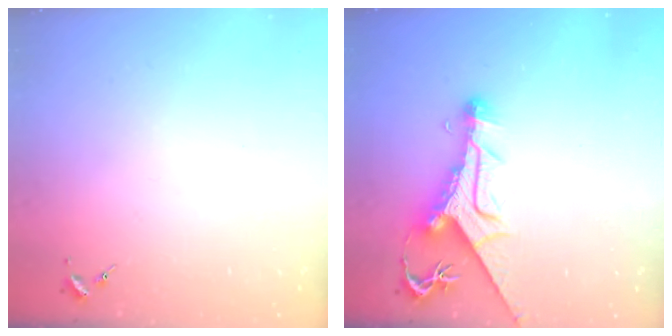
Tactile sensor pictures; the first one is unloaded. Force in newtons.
{"total": 12.1, "press": 12.0, "slide": 1.2}